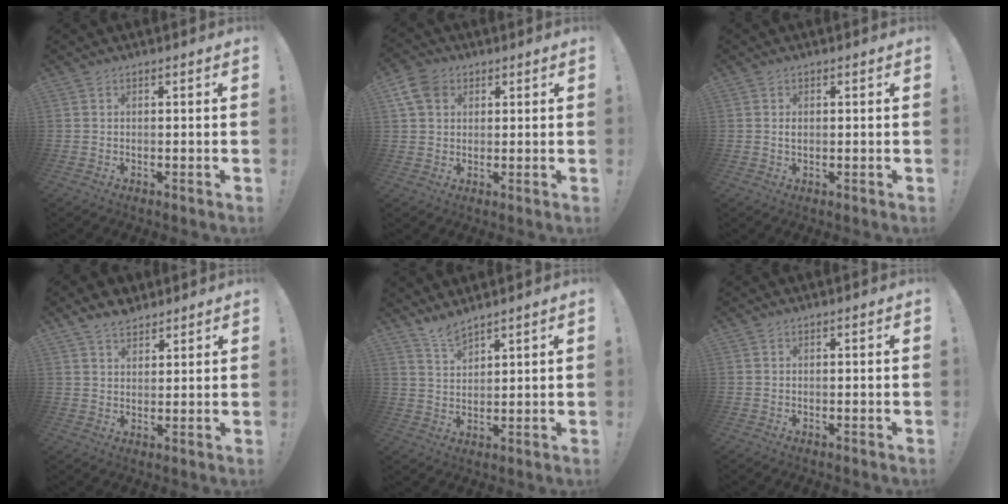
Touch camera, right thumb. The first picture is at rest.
{"total": 7.8, "force": [3.3, 5.8, 4.1], "torque": [-0.071, -0.006, 0.066]}
{"total": 1.0, "force": [0.1, 0.7, 0.7], "torque": [-0.016, 0.004, 0.001]}
{"total": 5.5, "force": [4.4, 2.9, 1.6], "torque": [-0.022, -0.024, 0.082]}
{"total": 5.1, "force": [4.6, 0.8, 1.8], "torque": [-0.032, -0.033, 0.083]}
{"total": 0.0}